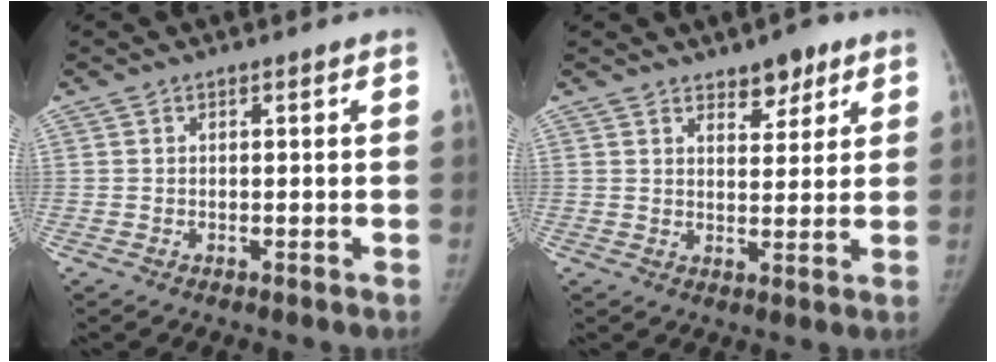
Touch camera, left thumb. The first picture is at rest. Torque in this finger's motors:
{"motor_torque": [-0.02, 0.06, 0.00, 0.28, -0.01]}